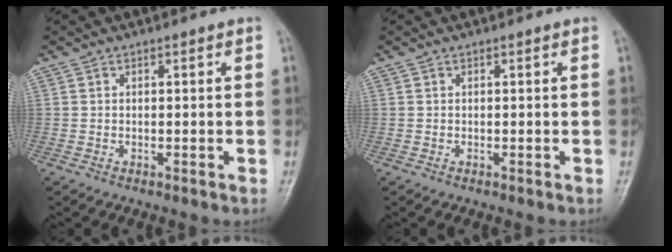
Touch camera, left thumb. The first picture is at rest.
{"total": 0.0}